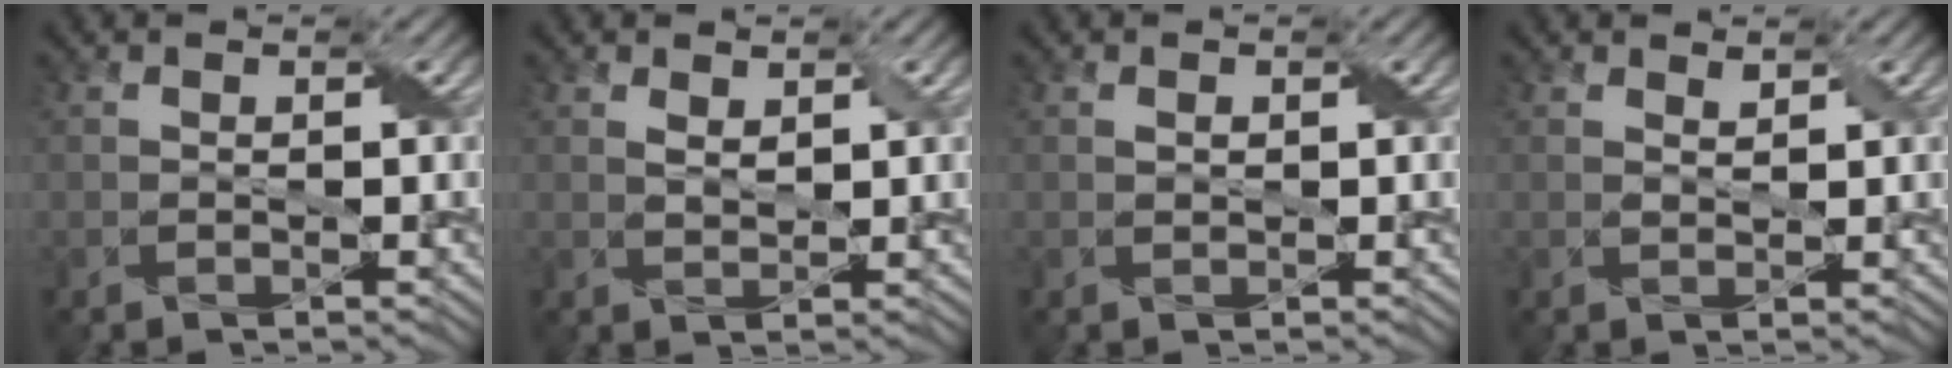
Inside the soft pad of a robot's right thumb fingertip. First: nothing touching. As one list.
[{"total": 1.8, "force": [0.9, 0.9, 1.2], "torque": [-0.029, -0.001, 0.021]}, {"total": 0.8, "force": [0.3, 0.5, 0.5], "torque": [-0.012, 0.001, 0.006]}, {"total": 0.9, "force": [0.8, 0.2, 0.3], "torque": [-0.014, -0.001, 0.018]}]